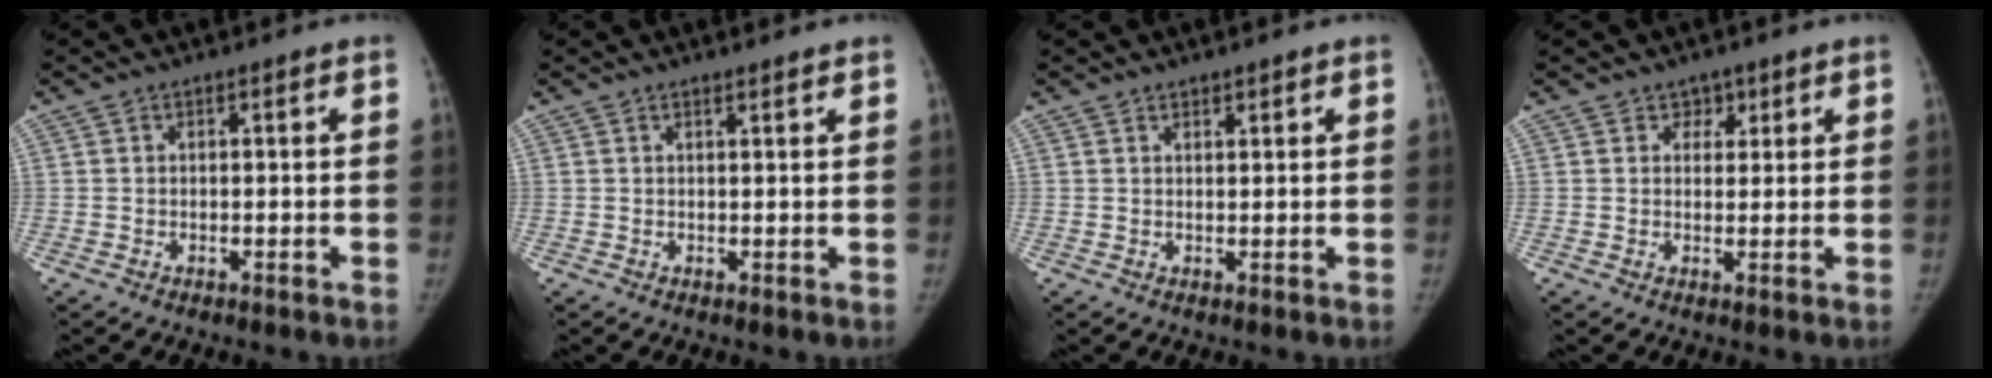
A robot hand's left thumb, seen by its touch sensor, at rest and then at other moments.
{"total": 1.1, "force": [1.0, 0.0, 0.5], "torque": [-0.005, -0.006, 0.017]}
{"total": 1.3, "force": [1.1, 0.4, 0.5], "torque": [-0.001, -0.006, 0.017]}
{"total": 2.5, "force": [1.6, 1.9, 0.5], "torque": [0.016, -0.008, 0.019]}